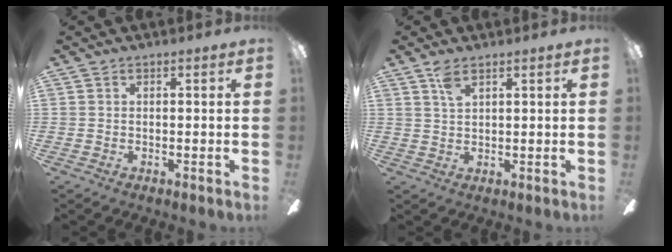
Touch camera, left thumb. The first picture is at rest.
{"total": 3.4, "force": [2.3, 1.2, 2.2], "torque": [-0.052, 0.002, 0.041]}